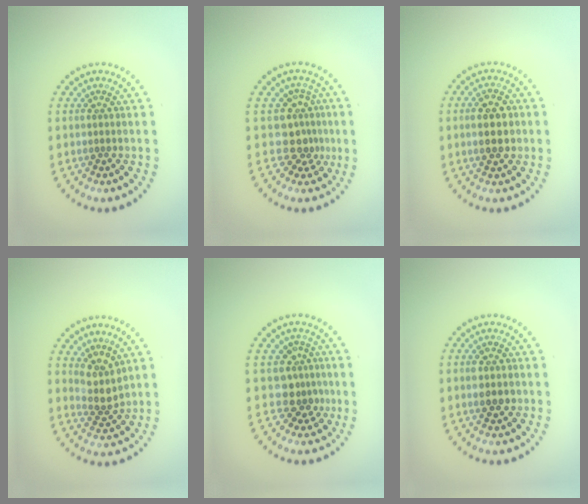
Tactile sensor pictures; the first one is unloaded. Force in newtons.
{"total": 3.1, "press": 2.2, "slide": 2.2}
{"total": 4.3, "press": 4.3, "slide": 0.3}
{"total": 2.7, "press": 2.0, "slide": 1.8}
{"total": 2.7, "press": 2.1, "slide": 1.8}
{"total": 2.7, "press": 2.7, "slide": 0.2}